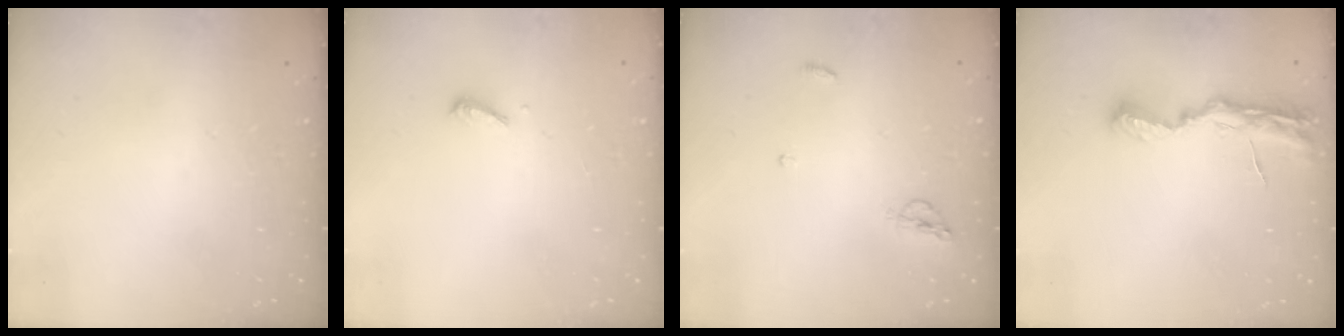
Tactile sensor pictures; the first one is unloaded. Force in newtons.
{"total": 7.1, "press": 7.0, "slide": 0.8}
{"total": 5.2, "press": 5.2, "slide": 0.7}
{"total": 8.0, "press": 8.0, "slide": 0.7}